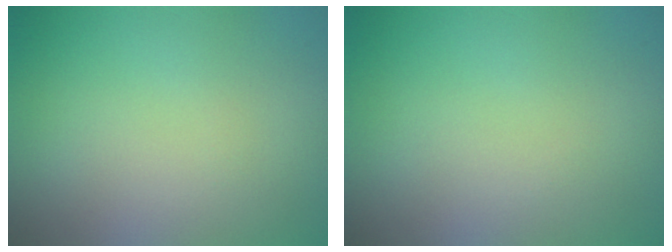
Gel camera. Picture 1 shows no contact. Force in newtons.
{"total": 0.0}